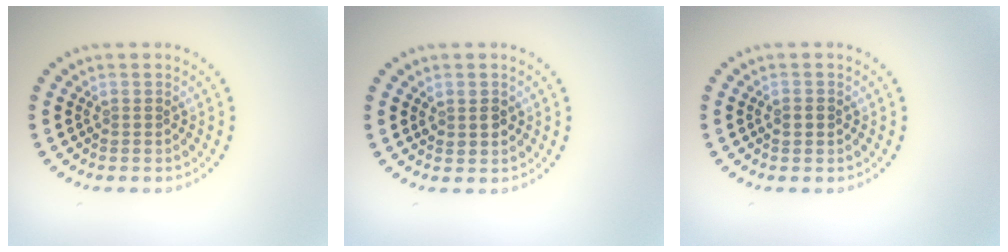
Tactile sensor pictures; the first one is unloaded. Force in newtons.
{"total": 1.5, "press": 1.4, "slide": 0.2}
{"total": 1.4, "press": 1.4, "slide": 0.1}